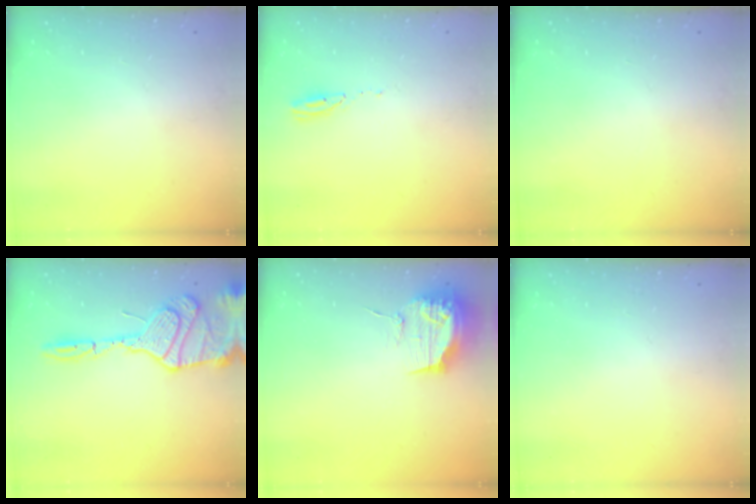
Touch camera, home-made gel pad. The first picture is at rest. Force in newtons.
{"total": 3.1, "press": 3.1, "slide": 0.3}
{"total": 0.0}
{"total": 18.6, "press": 18.4, "slide": 3.1}
{"total": 15.6, "press": 15.6, "slide": 0.1}
{"total": 0.0}